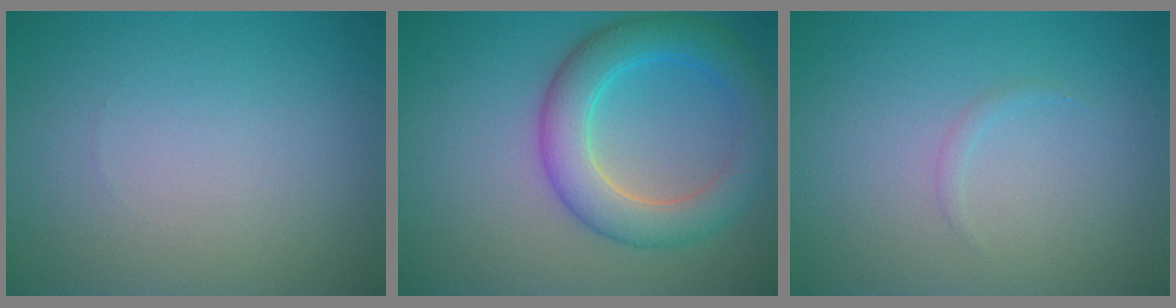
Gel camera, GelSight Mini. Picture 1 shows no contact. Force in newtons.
{"total": 5.9, "press": 5.9, "slide": 0.2}
{"total": 0.5, "press": 0.5, "slide": 0.0}